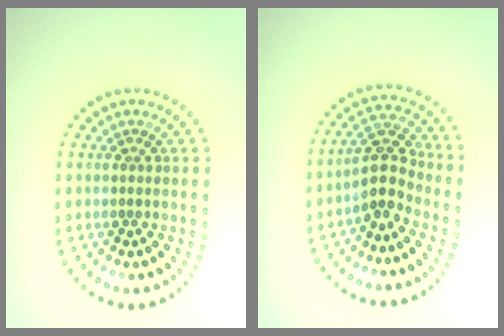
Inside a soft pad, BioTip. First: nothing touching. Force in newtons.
{"total": 3.3, "press": 2.8, "slide": 1.6}